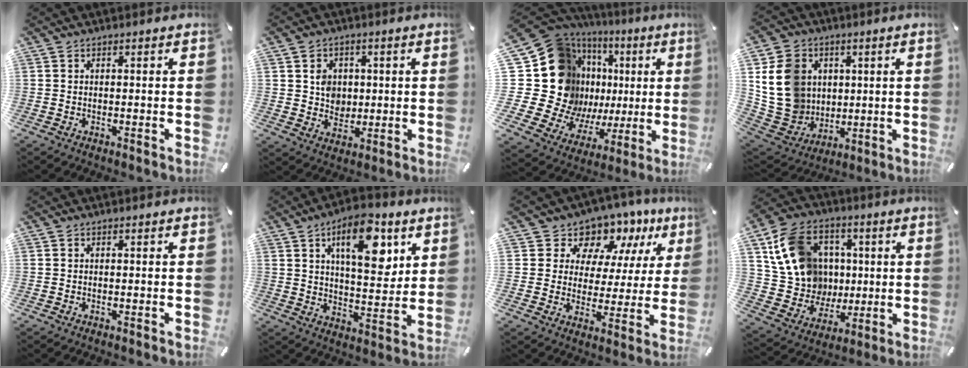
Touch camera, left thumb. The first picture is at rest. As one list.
[{"total": 5.9, "force": [0.9, 5.6, 1.8], "torque": [-0.015, 0.002, 0.012]}, {"total": 29.0, "force": [3.9, 21.8, 18.8], "torque": [-0.342, -0.079, 0.128]}, {"total": 15.3, "force": [3.3, 13.3, 6.8], "torque": [-0.154, -0.009, 0.066]}, {"total": 0.0}, {"total": 15.4, "force": [7.6, 7.0, 11.4], "torque": [-0.169, -0.023, 0.125]}, {"total": 9.7, "force": [7.2, 6.3, 1.5], "torque": [-0.034, -0.068, 0.130]}, {"total": 17.2, "force": [3.4, 15.3, 6.9], "torque": [-0.118, -0.003, 0.081]}]